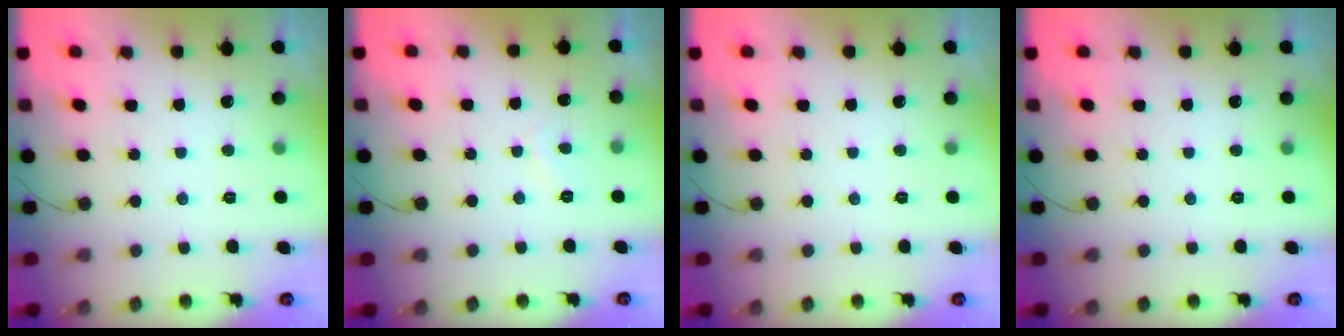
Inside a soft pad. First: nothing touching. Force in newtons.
{"total": 1.6, "press": 1.5, "slide": 0.6}
{"total": 0.0}
{"total": 0.0}